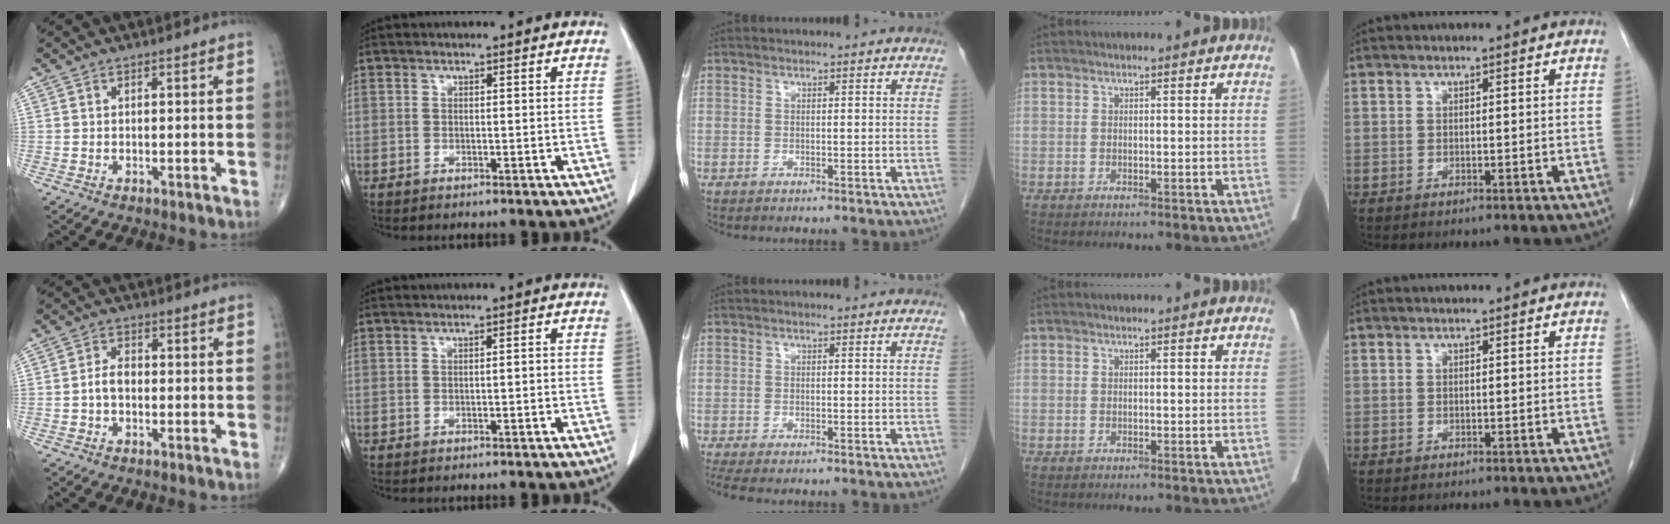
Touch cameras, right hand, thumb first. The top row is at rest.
{"thumb": {"total": 3.3, "force": [-0.7, 2.1, 2.4], "torque": [-0.040, 0.013, -0.018]}, "index": {"total": 0.6, "force": [-0.2, 0.1, 0.6], "torque": [-0.010, 0.002, -0.001]}, "middle": {"total": 2.8, "force": [-2.2, 0.4, 1.6], "torque": [-0.027, -0.010, -0.036]}}